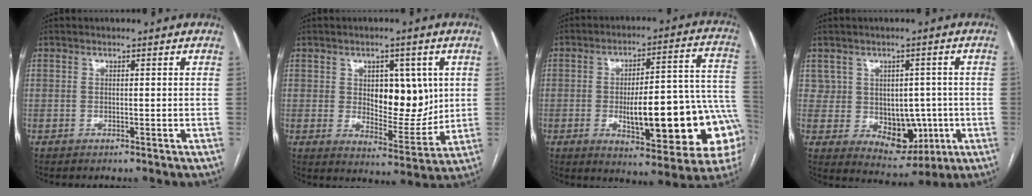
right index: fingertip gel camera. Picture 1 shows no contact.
{"total": 9.5, "force": [2.1, 4.9, 7.9], "torque": [-0.105, 0.004, 0.043]}
{"total": 22.1, "force": [-5.0, 5.4, 20.8], "torque": [-0.213, 0.028, -0.050]}
{"total": 7.9, "force": [-0.5, 6.3, 4.7], "torque": [-0.052, 0.013, 0.016]}